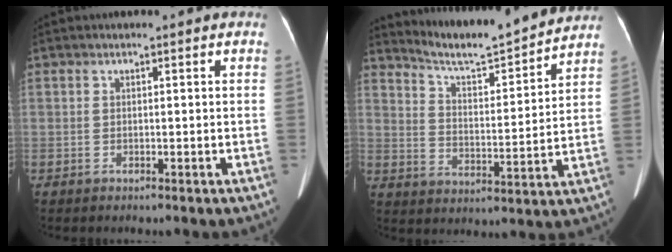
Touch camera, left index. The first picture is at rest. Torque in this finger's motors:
{"motor_torque": [-0.19, -0.39, 0.00, 0.03]}